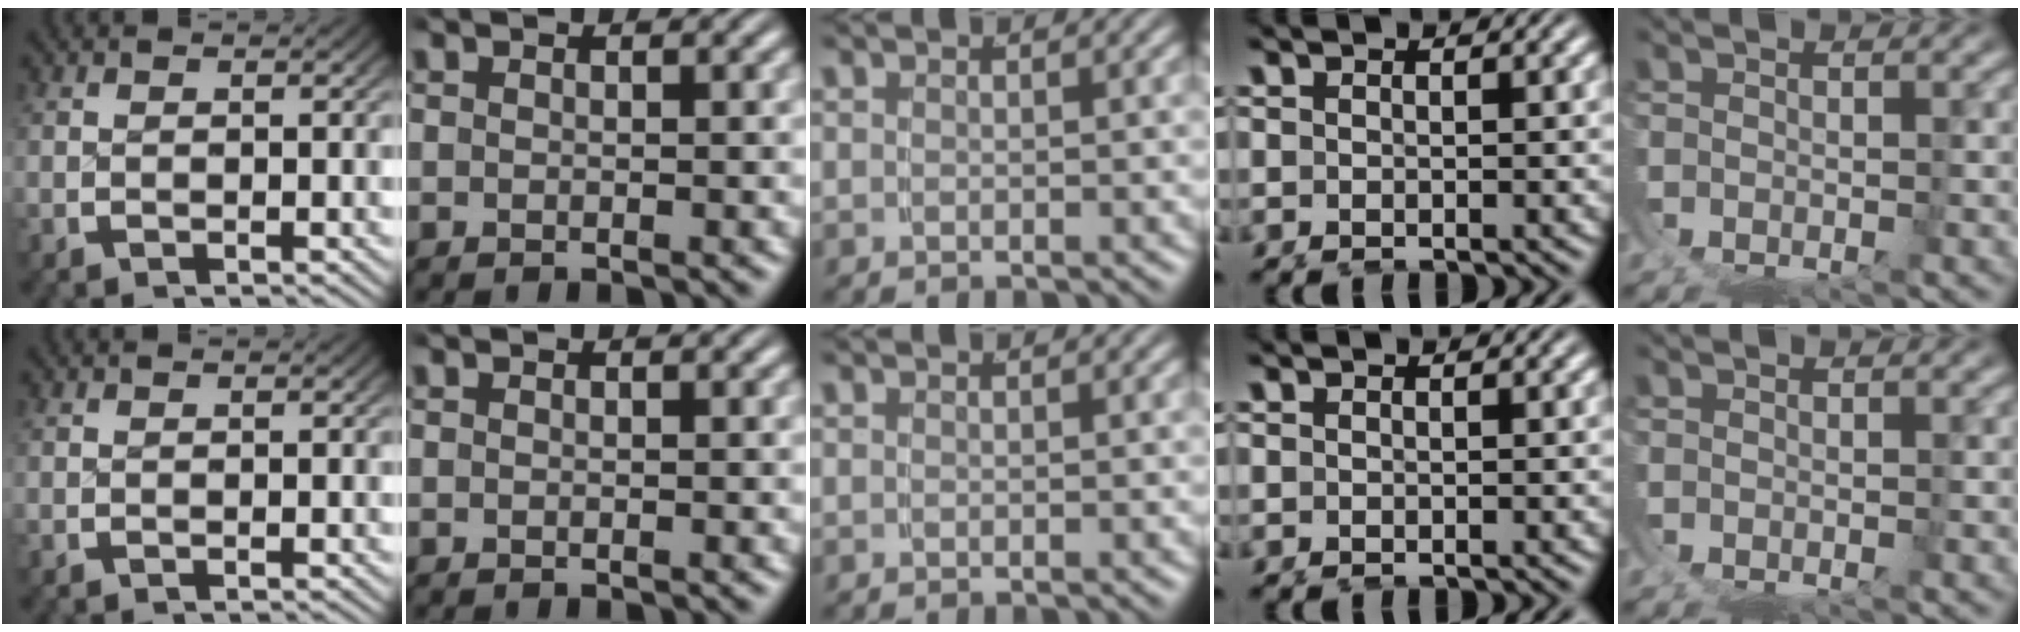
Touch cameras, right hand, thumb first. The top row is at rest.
{}